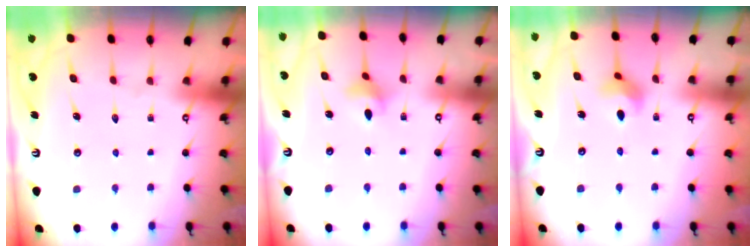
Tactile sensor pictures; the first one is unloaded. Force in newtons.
{"total": 3.2, "press": 3.2, "slide": 0.4}
{"total": 3.9, "press": 3.9, "slide": 0.7}